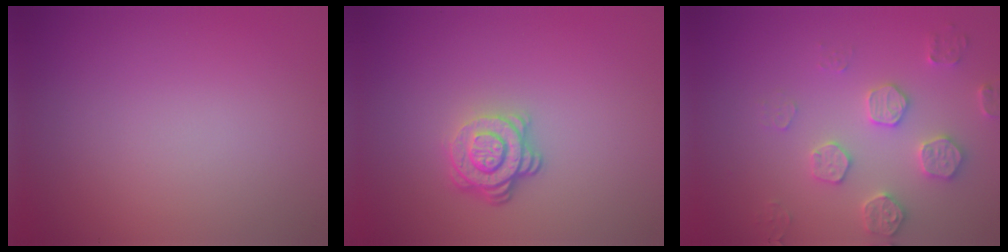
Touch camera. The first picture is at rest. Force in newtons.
{"total": 3.7, "press": 2.7, "slide": 2.5}
{"total": 3.6, "press": 3.5, "slide": 0.8}